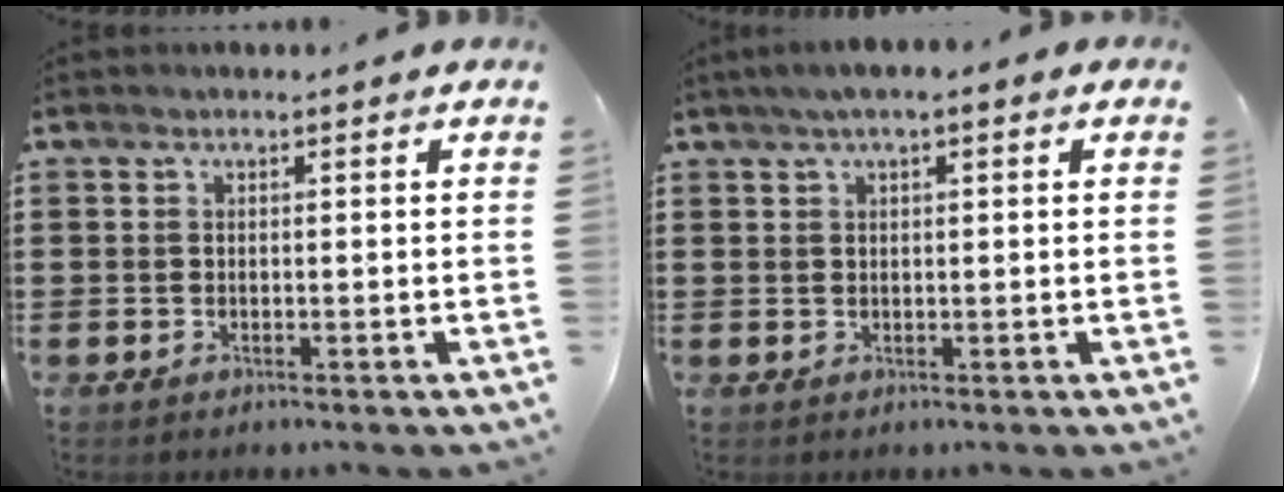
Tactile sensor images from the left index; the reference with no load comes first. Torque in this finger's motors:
{"motor_torque": [1.10, 1.04, 0.82, 0.16]}